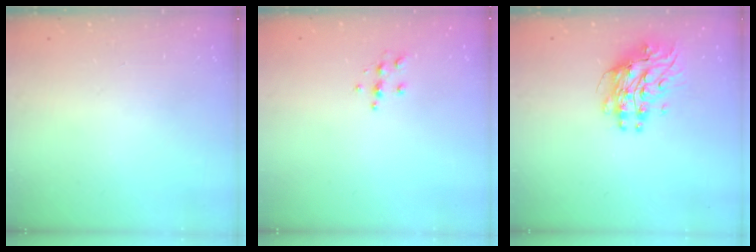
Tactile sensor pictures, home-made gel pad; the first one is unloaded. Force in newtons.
{"total": 5.1, "press": 5.1, "slide": 0.3}
{"total": 9.8, "press": 9.7, "slide": 0.8}